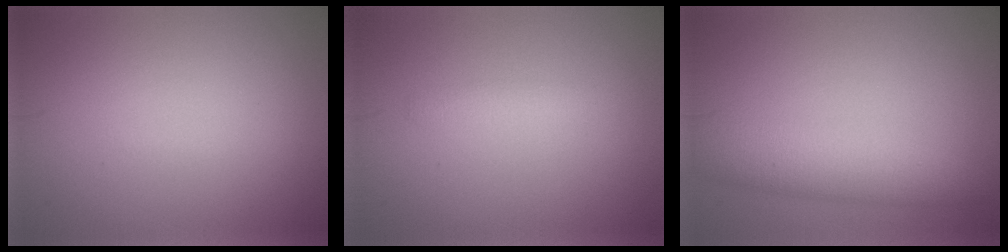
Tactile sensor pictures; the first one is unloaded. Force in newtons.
{"total": 1.3, "press": 1.3, "slide": 0.1}
{"total": 4.4, "press": 4.4, "slide": 0.1}